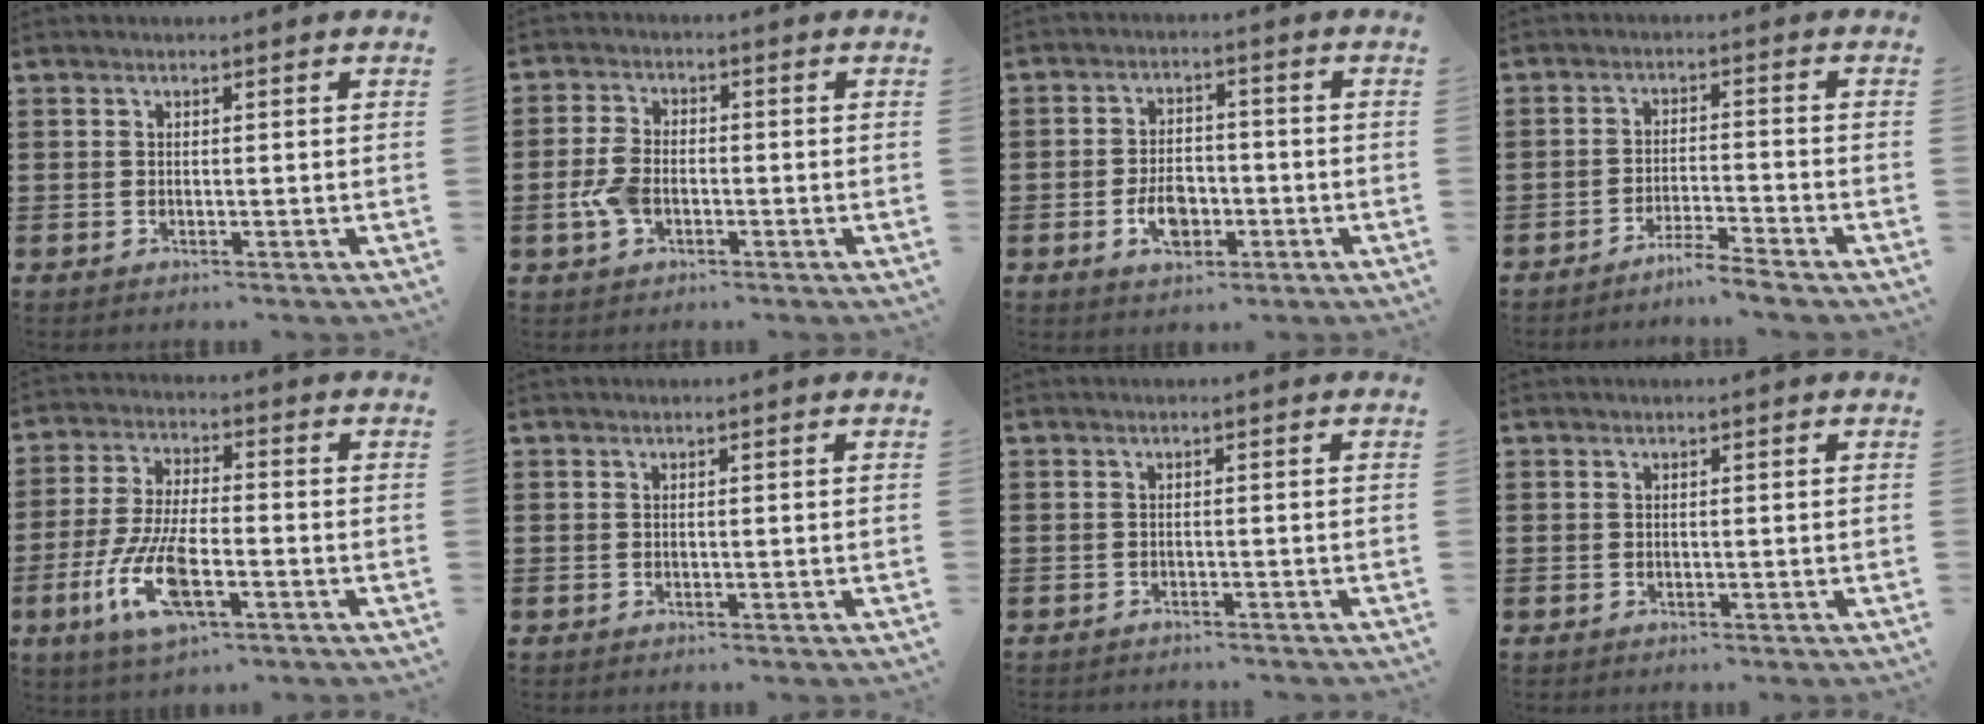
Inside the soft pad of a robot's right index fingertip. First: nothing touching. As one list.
[{"total": 4.9, "force": [-1.4, 3.0, 3.7], "torque": [-0.093, -0.002, -0.030]}, {"total": 5.3, "force": [-1.8, 3.4, 3.8], "torque": [-0.065, 0.004, -0.033]}, {"total": 3.7, "force": [-3.5, -0.5, 1.0], "torque": [-0.017, -0.001, -0.069]}, {"total": 10.8, "force": [-4.2, 3.5, 9.2], "torque": [-0.207, -0.012, -0.077]}, {"total": 0.0}, {"total": 0.8, "force": [-0.8, 0.0, 0.1], "torque": [-0.005, -0.001, -0.017]}, {"total": 0.0}]